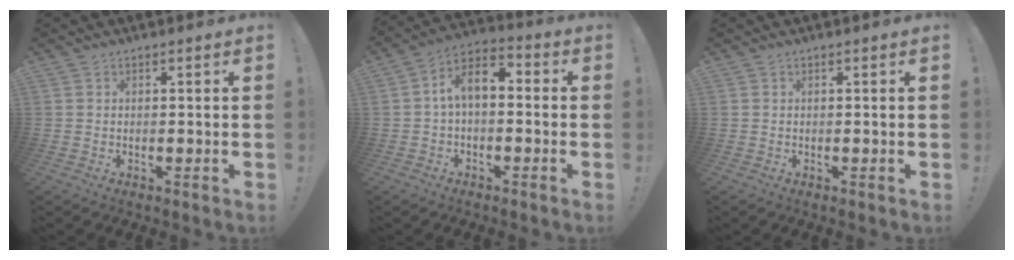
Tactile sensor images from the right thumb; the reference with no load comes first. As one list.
[{"total": 7.8, "force": [0.1, 4.2, 6.5], "torque": [-0.117, 0.010, 0.004]}, {"total": 0.0}]